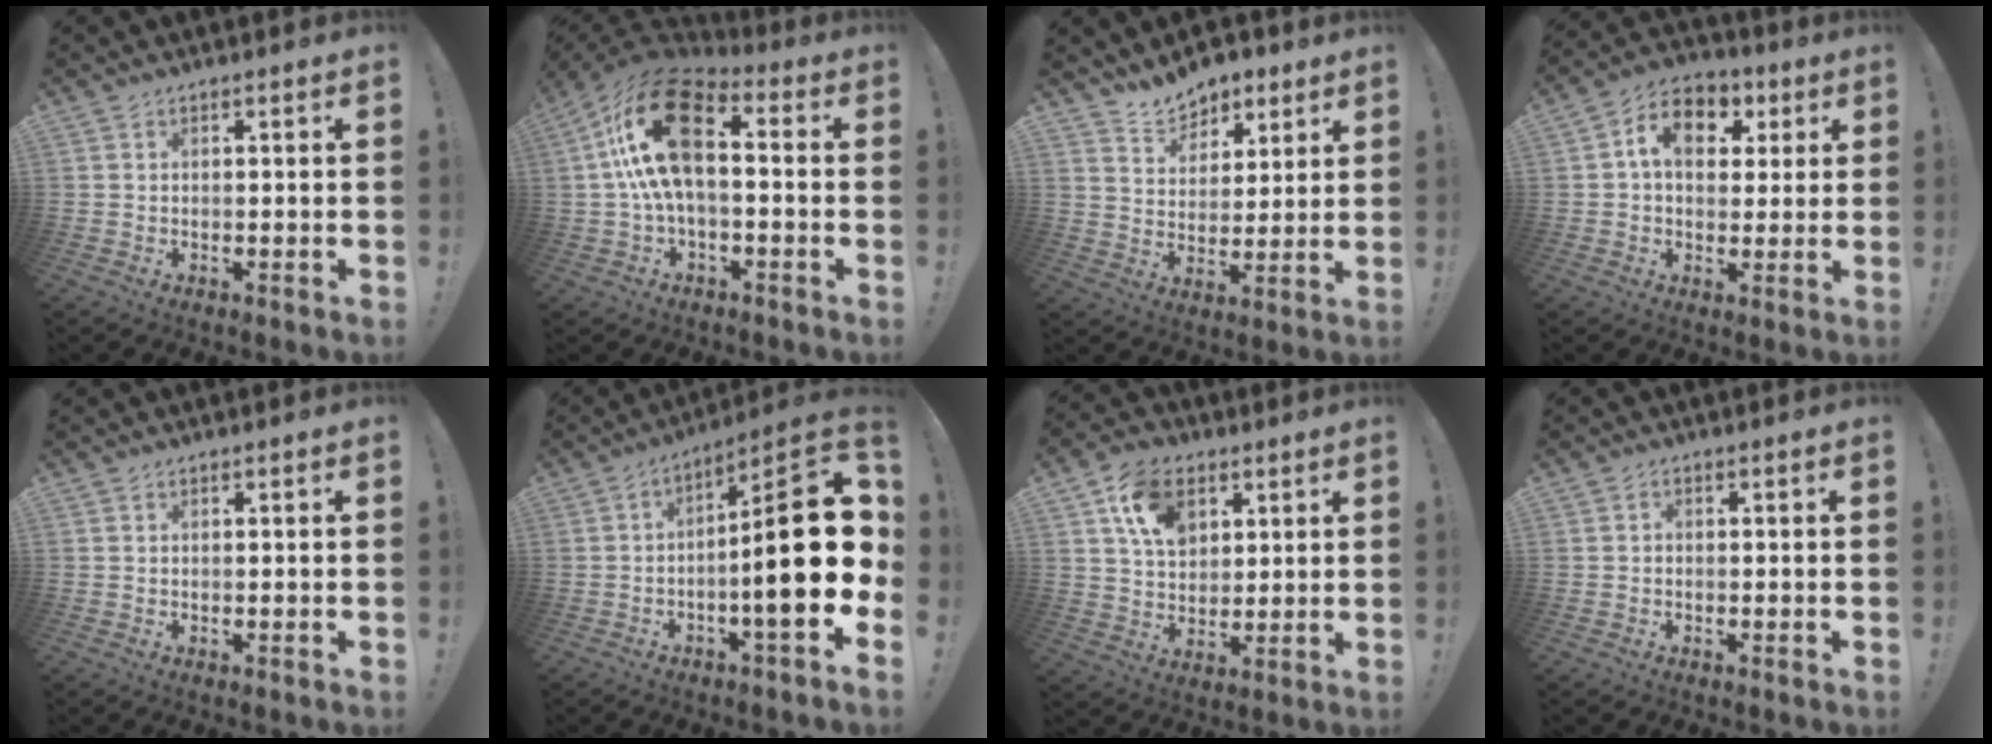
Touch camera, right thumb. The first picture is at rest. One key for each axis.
{"total": 19.7, "fx": 3.4, "fy": 10.7, "fz": 16.2, "tx": -0.296, "ty": 0.010, "tz": 0.065}
{"total": 9.2, "fx": 7.8, "fy": 4.7, "fz": 1.3, "tx": -0.029, "ty": -0.057, "tz": 0.151}
{"total": 11.2, "fx": 3.1, "fy": 8.2, "fz": 7.0, "tx": -0.101, "ty": 0.000, "tz": 0.057}
{"total": 0.0}
{"total": 22.0, "fx": -1.0, "fy": 5.2, "fz": 21.4, "tx": -0.314, "ty": 0.008, "tz": -0.014}
{"total": 12.9, "fx": 6.0, "fy": 9.3, "fz": 6.7, "tx": -0.109, "ty": -0.013, "tz": 0.115}
{"total": 0.7, "fx": -0.6, "fy": 0.3, "fz": 0.0, "tx": -0.002, "ty": 0.003, "tz": -0.011}